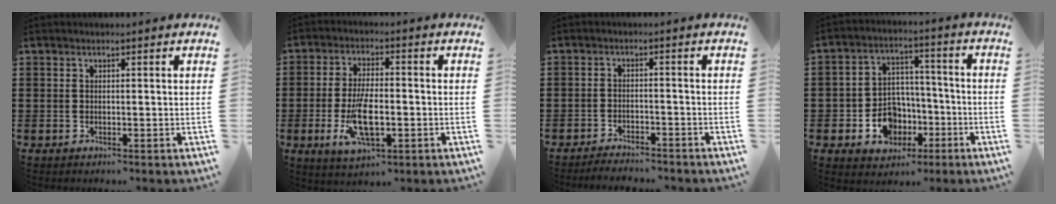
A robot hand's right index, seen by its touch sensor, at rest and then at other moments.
{"total": 8.6, "force": [-2.2, 3.3, 7.7], "torque": [-0.167, -0.014, -0.039]}
{"total": 2.7, "force": [-2.7, 0.2, 0.0], "torque": [-0.007, 0.001, -0.057]}
{"total": 7.3, "force": [-3.0, 6.2, 2.6], "torque": [-0.063, 0.023, -0.046]}